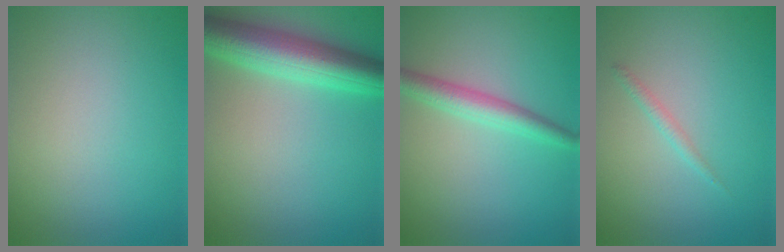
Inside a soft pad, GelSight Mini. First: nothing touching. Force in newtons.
{"total": 6.8, "press": 6.8, "slide": 0.2}
{"total": 2.9, "press": 2.9, "slide": 0.1}
{"total": 0.9, "press": 0.9, "slide": 0.0}